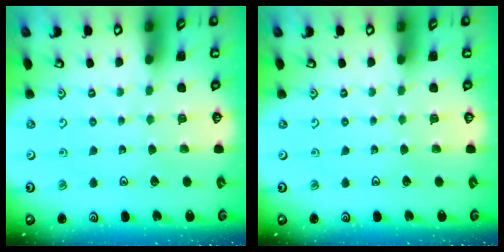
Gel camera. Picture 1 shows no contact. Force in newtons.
{"total": 0.0}